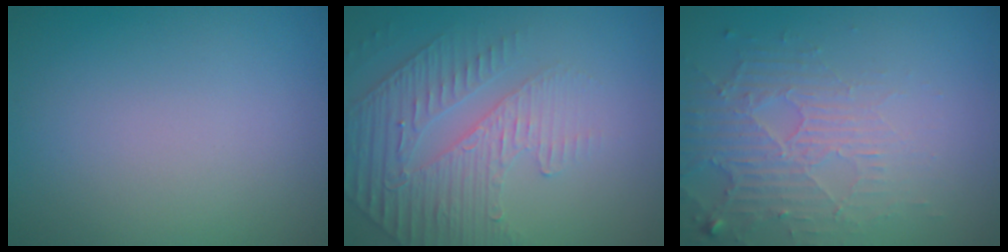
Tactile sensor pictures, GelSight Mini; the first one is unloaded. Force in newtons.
{"total": 4.9, "press": 3.3, "slide": 3.6}
{"total": 5.2, "press": 3.3, "slide": 4.1}